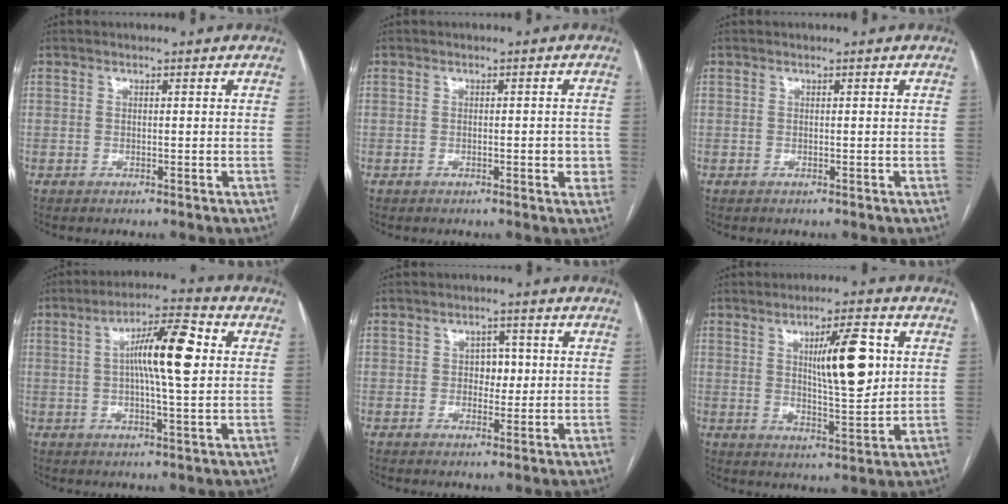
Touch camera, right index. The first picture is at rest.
{"total": 2.6, "force": [-0.5, 1.0, 2.4], "torque": [-0.027, 0.000, -0.005]}
{"total": 0.0}
{"total": 11.0, "force": [1.7, 1.3, 10.8], "torque": [-0.184, 0.019, 0.024]}
{"total": 3.2, "force": [0.2, 2.1, 2.3], "torque": [-0.026, 0.006, 0.005]}
{"total": 10.8, "force": [2.7, 2.0, 10.3], "torque": [-0.161, 0.002, 0.048]}